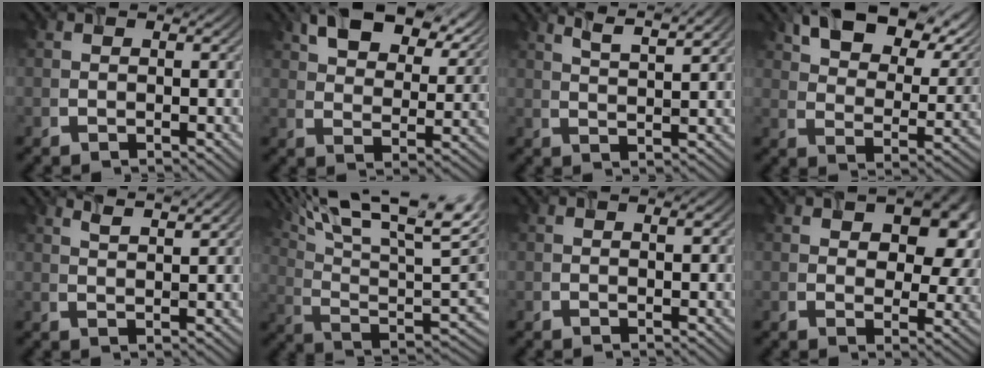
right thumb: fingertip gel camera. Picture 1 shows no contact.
{"total": 10.6, "force": [6.7, 5.2, 6.3], "torque": [-0.128, 0.008, 0.122]}
{"total": 5.2, "force": [4.1, 0.6, 3.2], "torque": [-0.054, 0.007, 0.068]}
{"total": 12.0, "force": [7.5, 5.9, 7.3], "torque": [-0.135, 0.008, 0.125]}
{"total": 4.4, "force": [3.6, 0.5, 2.5], "torque": [-0.034, 0.010, 0.056]}
{"total": 18.7, "force": [12.2, 5.1, 13.3], "torque": [-0.235, 0.017, 0.190]}
{"total": 1.1, "force": [0.3, 0.3, 1.0], "torque": [-0.015, 0.001, 0.006]}
{"total": 10.5, "force": [4.1, 6.2, 7.3], "torque": [-0.119, -0.007, 0.081]}